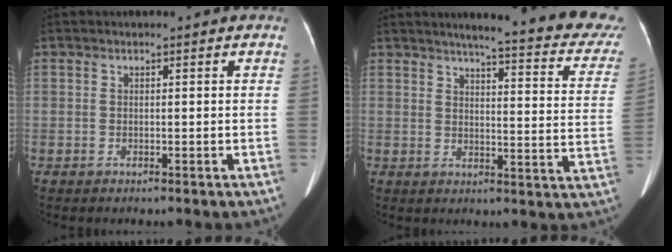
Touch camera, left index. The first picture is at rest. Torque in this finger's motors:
{"motor_torque": [0.92, -1.23, 0.05, 0.03]}